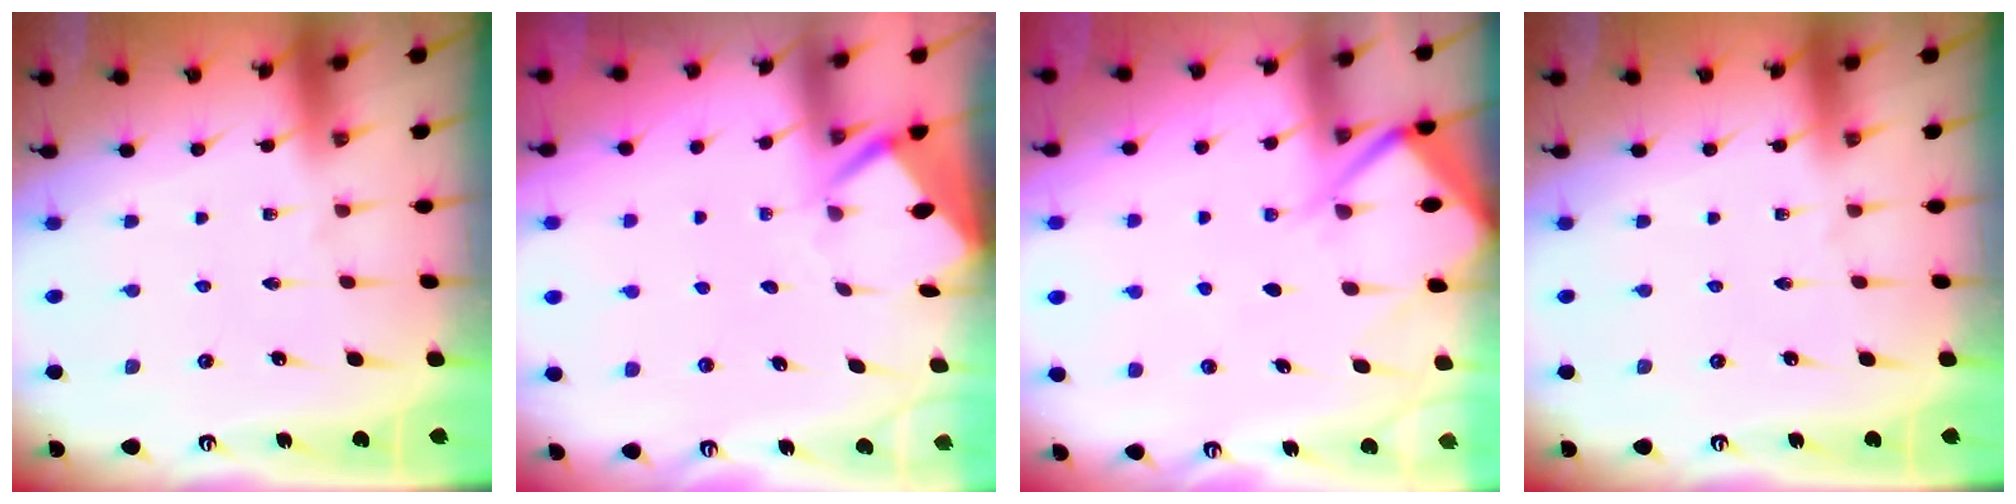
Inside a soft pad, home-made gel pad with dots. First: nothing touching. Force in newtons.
{"total": 3.8, "press": 3.8, "slide": 0.3}
{"total": 8.5, "press": 8.5, "slide": 0.7}
{"total": 0.0}